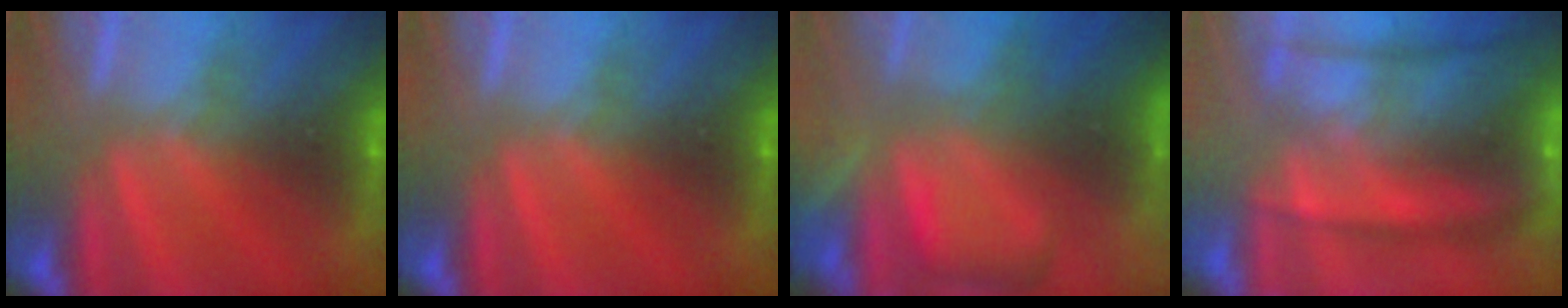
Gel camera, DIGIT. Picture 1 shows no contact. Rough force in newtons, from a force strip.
{"total": 0.0}
{"total": 7.4}
{"total": 5.8}